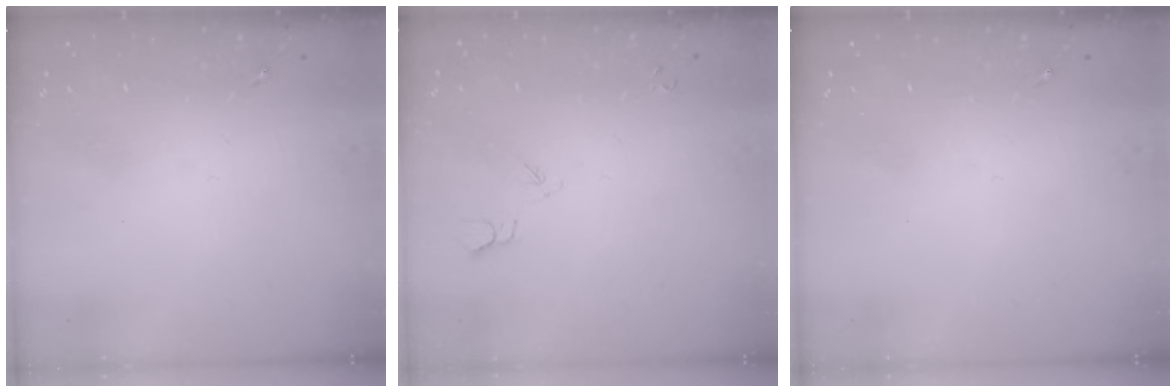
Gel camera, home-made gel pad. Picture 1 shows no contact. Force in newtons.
{"total": 3.9, "press": 3.9, "slide": 0.7}
{"total": 0.0}